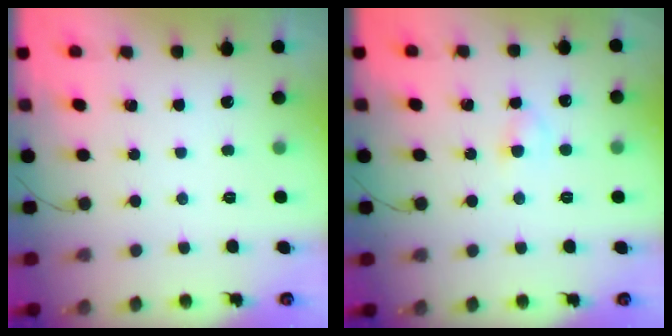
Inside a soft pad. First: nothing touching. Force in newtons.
{"total": 2.6, "press": 2.4, "slide": 1.1}